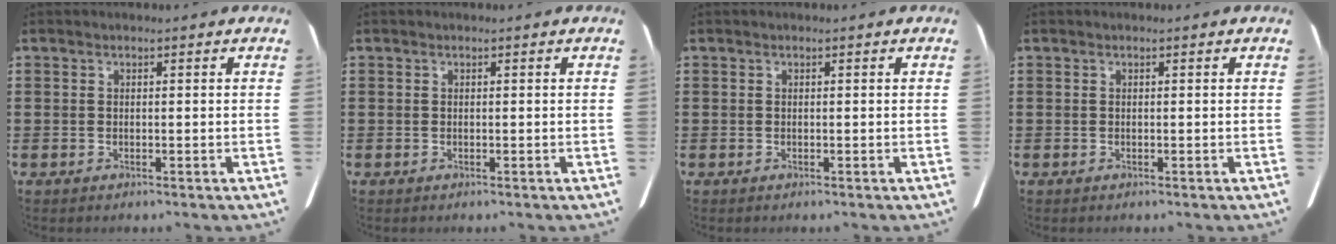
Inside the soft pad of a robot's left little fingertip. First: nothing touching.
{"total": 0.0}
{"total": 0.0}
{"total": 0.0}